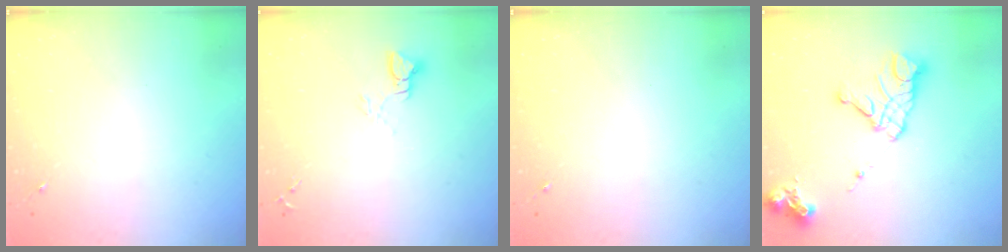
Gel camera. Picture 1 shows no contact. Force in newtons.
{"total": 3.5, "press": 3.4, "slide": 0.3}
{"total": 0.0}
{"total": 14.9, "press": 14.8, "slide": 1.6}